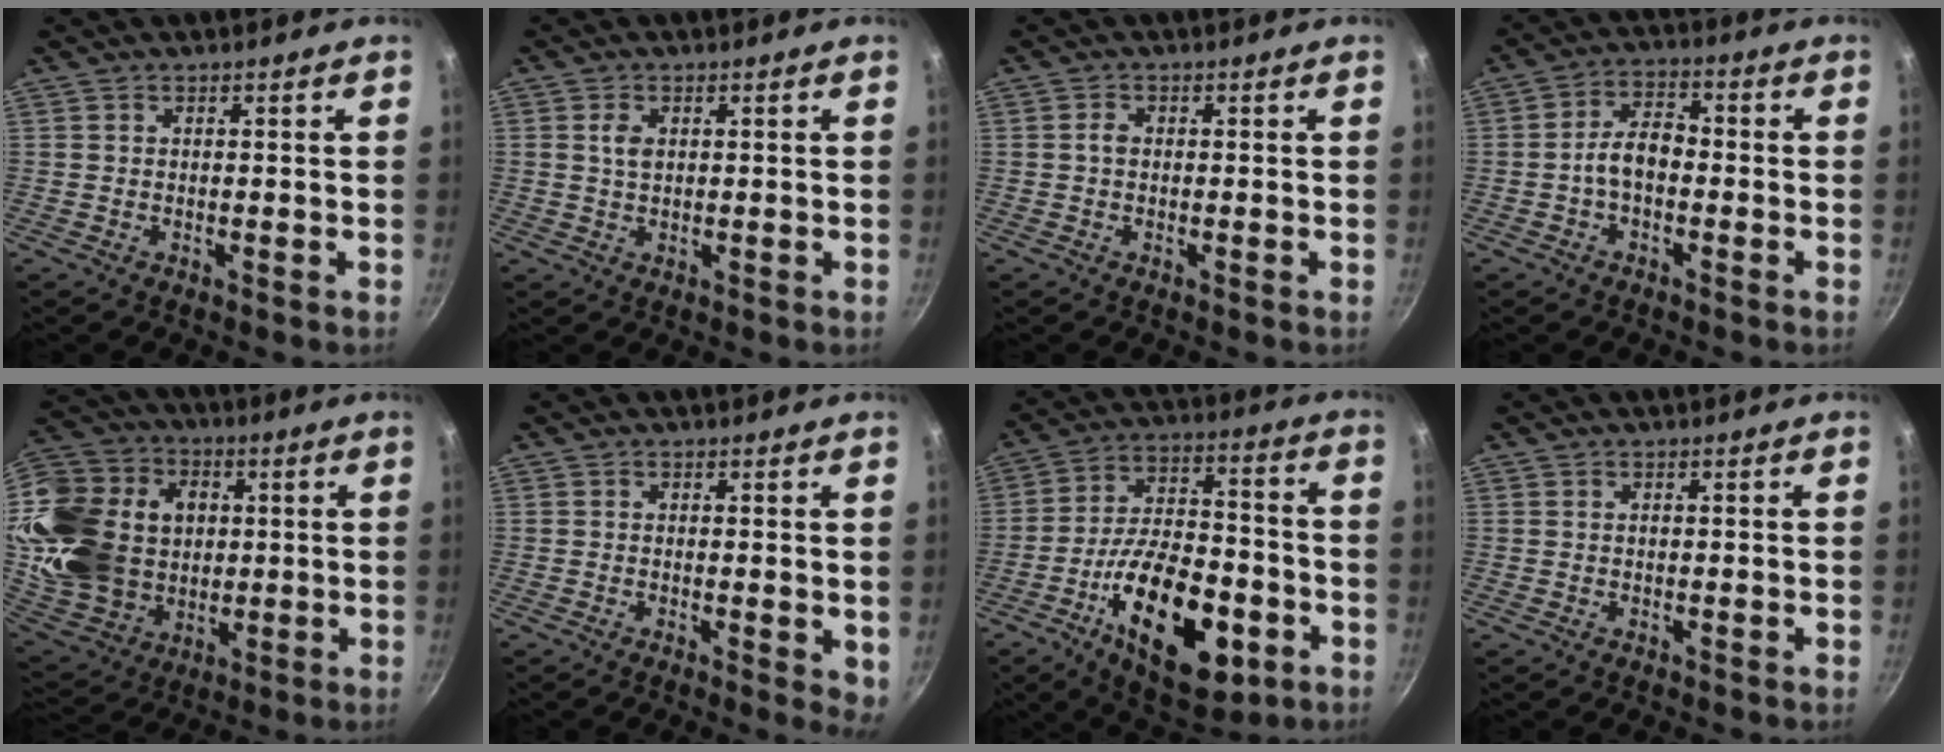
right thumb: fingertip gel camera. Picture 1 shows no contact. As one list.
[{"total": 2.6, "force": [0.6, 1.7, 1.8], "torque": [-0.030, 0.000, 0.012]}, {"total": 1.4, "force": [-0.1, 1.0, 1.0], "torque": [-0.017, 0.007, -0.002]}, {"total": 6.2, "force": [-1.4, 3.7, 4.8], "torque": [-0.072, 0.032, -0.033]}, {"total": 26.6, "force": [2.5, 20.8, 16.4], "torque": [-0.307, 0.015, 0.060]}, {"total": 3.7, "force": [0.0, 1.2, 3.4], "torque": [-0.042, -0.011, -0.001]}, {"total": 23.1, "force": [-8.7, 11.3, 18.2], "torque": [-0.266, 0.039, -0.131]}, {"total": 0.0}]